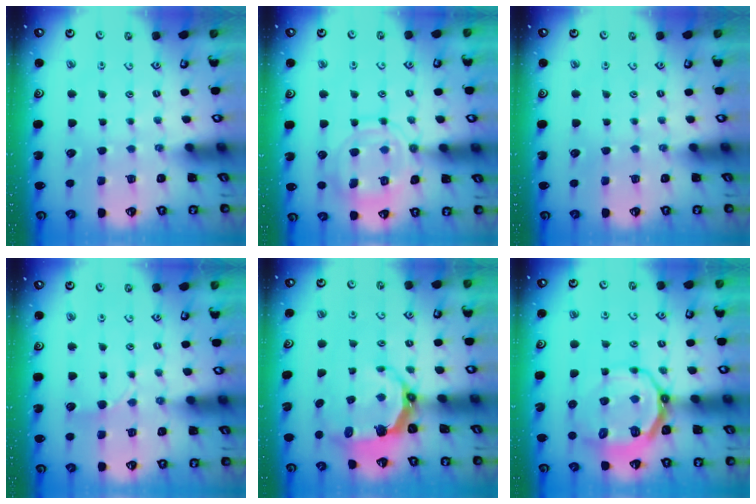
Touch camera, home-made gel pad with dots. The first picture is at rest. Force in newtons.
{"total": 13.8, "press": 13.8, "slide": 1.2}
{"total": 0.0}
{"total": 4.5, "press": 4.4, "slide": 0.5}
{"total": 6.5, "press": 5.0, "slide": 4.1}
{"total": 10.7, "press": 10.2, "slide": 3.4}